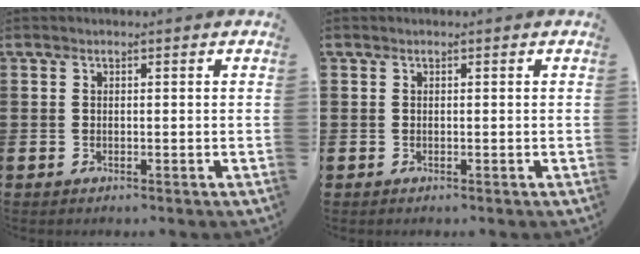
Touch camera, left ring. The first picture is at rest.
{"total": 0.0}